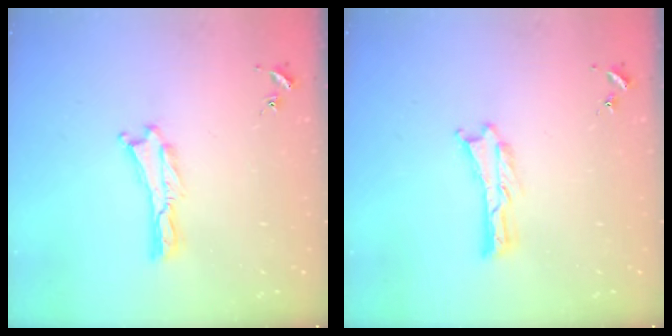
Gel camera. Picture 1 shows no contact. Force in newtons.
{"total": 0.0}